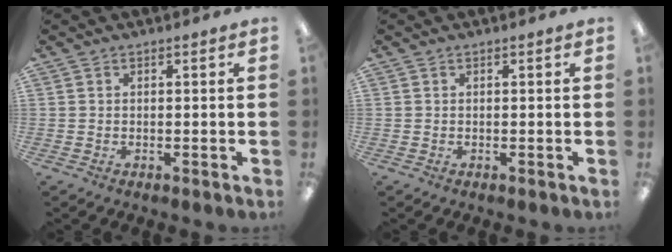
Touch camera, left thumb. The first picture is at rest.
{"total": 0.0}